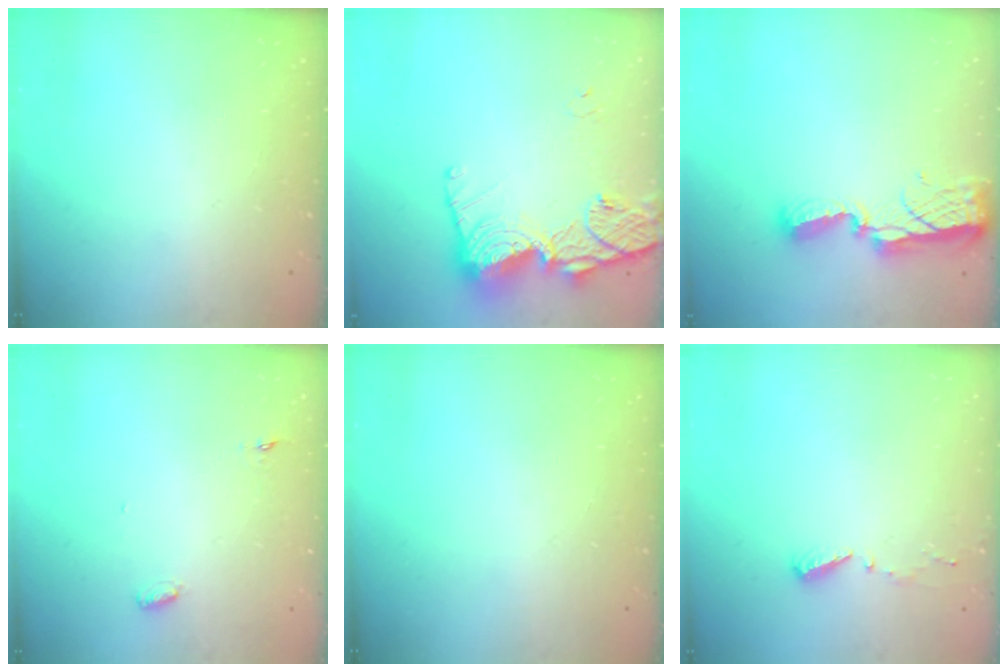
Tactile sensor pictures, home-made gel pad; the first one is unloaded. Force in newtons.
{"total": 17.4, "press": 17.3, "slide": 1.4}
{"total": 8.3, "press": 8.3, "slide": 0.8}
{"total": 3.0, "press": 2.8, "slide": 0.9}
{"total": 0.0}
{"total": 4.0, "press": 4.0, "slide": 0.4}